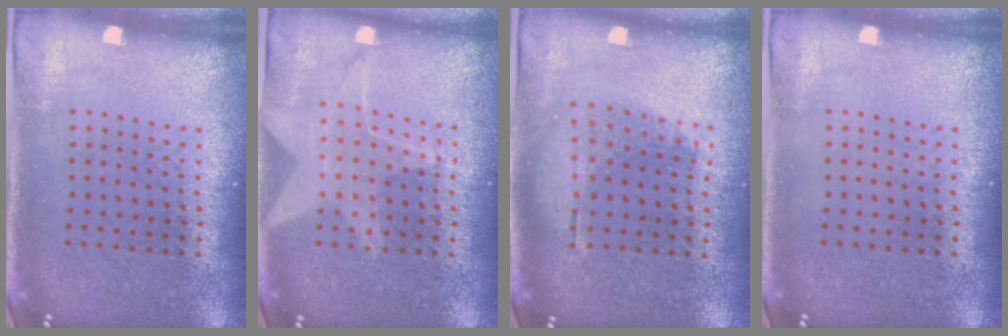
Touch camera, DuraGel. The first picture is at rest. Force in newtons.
{"total": 1.5, "press": 1.5, "slide": 0.1}
{"total": 1.0, "press": 0.9, "slide": 0.4}
{"total": 0.0}